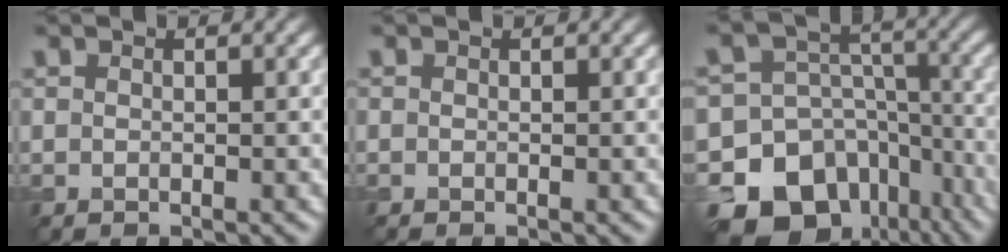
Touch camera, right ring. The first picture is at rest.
{"total": 0.0}
{"total": 17.6, "force": [-11.2, 12.7, 4.9], "torque": [-0.094, -0.043, -0.159]}